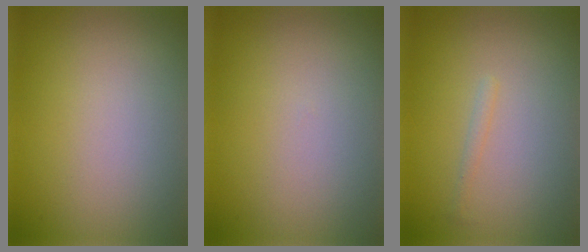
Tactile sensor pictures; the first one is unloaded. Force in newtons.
{"total": 0.0}
{"total": 0.6, "press": 0.6, "slide": 0.0}